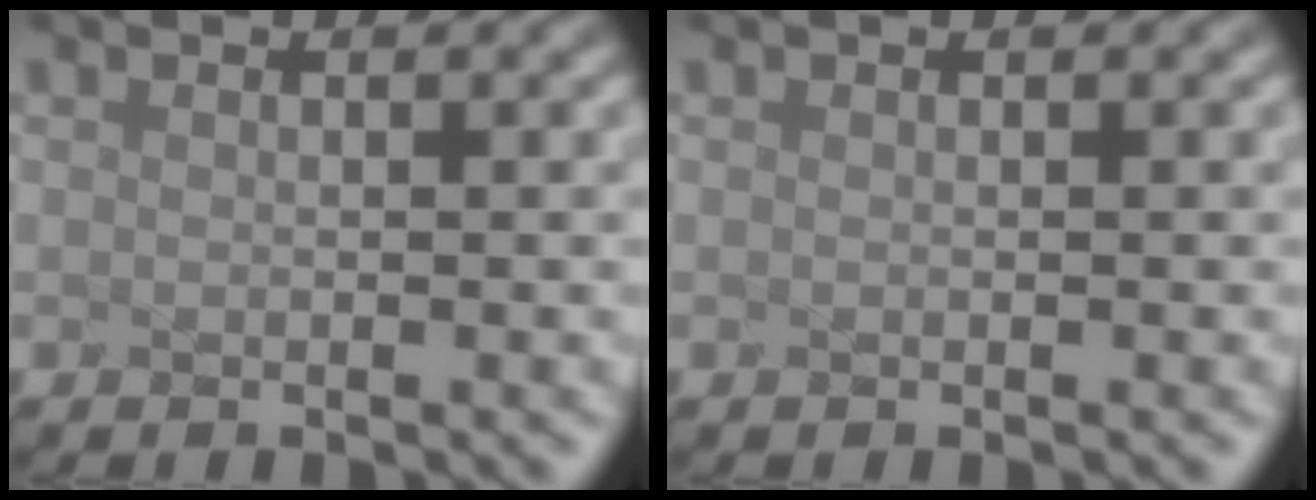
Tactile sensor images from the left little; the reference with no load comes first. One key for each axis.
{"total": 0.0}